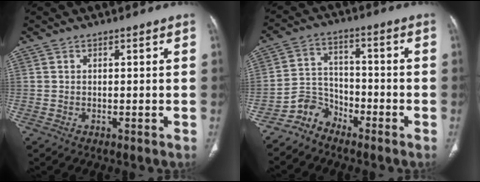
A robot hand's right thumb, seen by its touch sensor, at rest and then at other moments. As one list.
[{"total": 6.0, "force": [-5.0, 3.3, 0.4], "torque": [0.012, 0.049, -0.104]}]